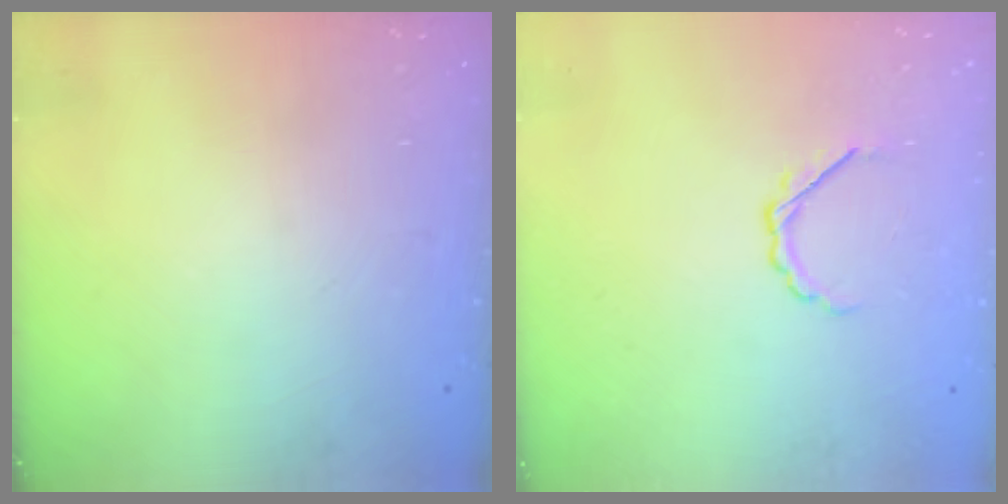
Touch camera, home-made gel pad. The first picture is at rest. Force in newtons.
{"total": 2.9, "press": 2.7, "slide": 0.9}